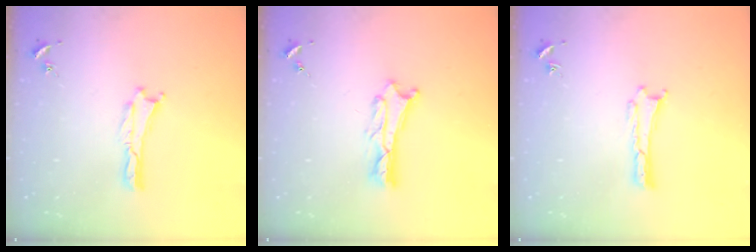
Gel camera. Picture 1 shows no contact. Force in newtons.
{"total": 1.8, "press": 1.8, "slide": 0.2}
{"total": 0.0}